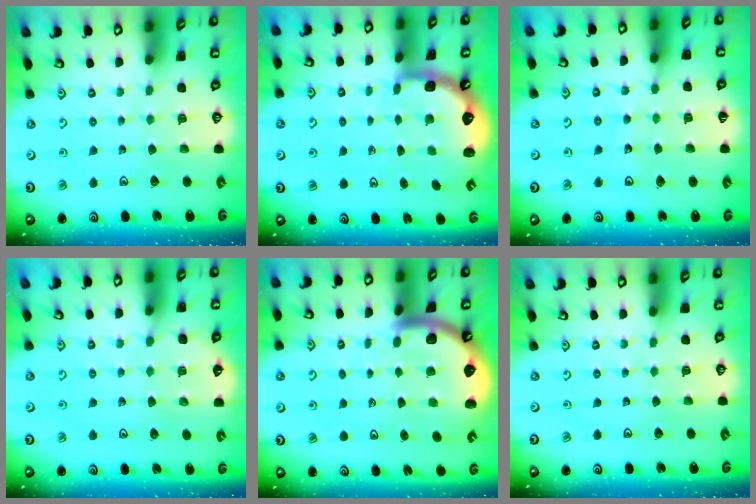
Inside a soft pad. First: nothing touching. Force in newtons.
{"total": 2.3, "press": 2.0, "slide": 1.2}
{"total": 7.6, "press": 6.9, "slide": 3.1}
{"total": 5.5, "press": 5.1, "slide": 2.0}
{"total": 5.0, "press": 4.9, "slide": 0.7}
{"total": 0.0}